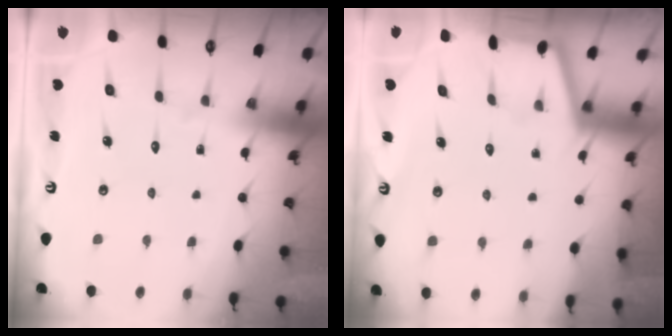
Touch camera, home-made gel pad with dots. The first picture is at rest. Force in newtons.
{"total": 1.3, "press": 1.3, "slide": 0.3}